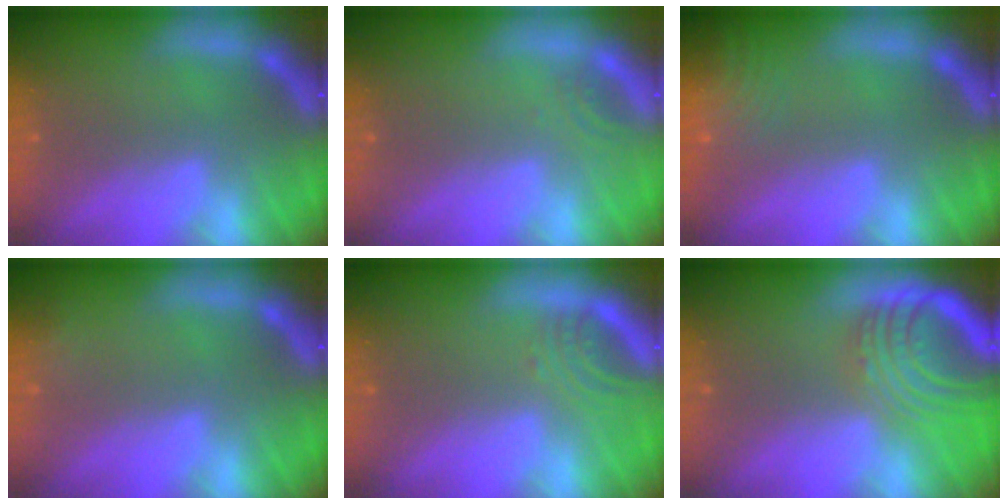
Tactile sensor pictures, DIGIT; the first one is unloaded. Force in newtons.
{"total": 1.0}
{"total": 8.0}
{"total": 0.9}
{"total": 2.5}
{"total": 8.1}